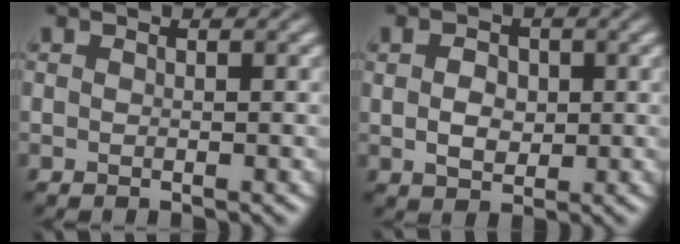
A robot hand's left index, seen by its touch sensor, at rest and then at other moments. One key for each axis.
{"total": 3.0, "fx": 0.4, "fy": 2.1, "fz": 2.0, "tx": -0.042, "ty": 0.002, "tz": 0.007}